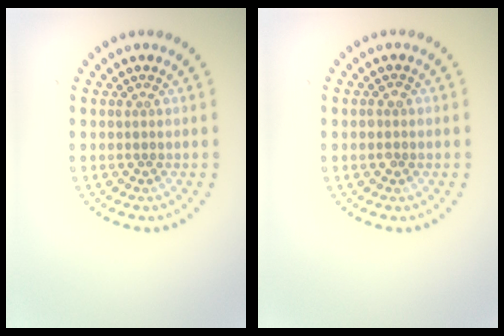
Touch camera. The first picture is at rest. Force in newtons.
{"total": 1.0, "press": 1.0, "slide": 0.2}